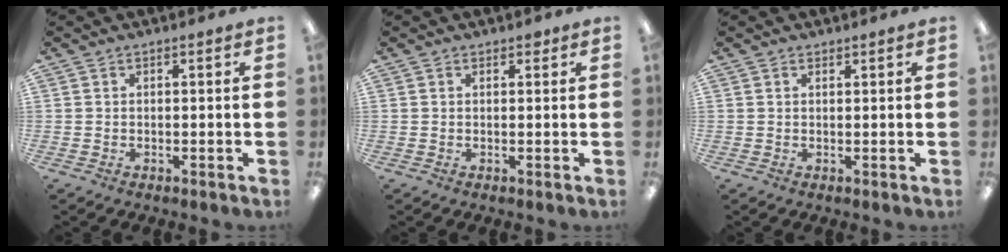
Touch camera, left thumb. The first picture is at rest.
{"total": 0.8, "force": [0.6, 0.4, 0.4], "torque": [0.000, -0.002, 0.009]}
{"total": 0.6, "force": [0.5, 0.2, 0.2], "torque": [-0.004, 0.000, 0.010]}